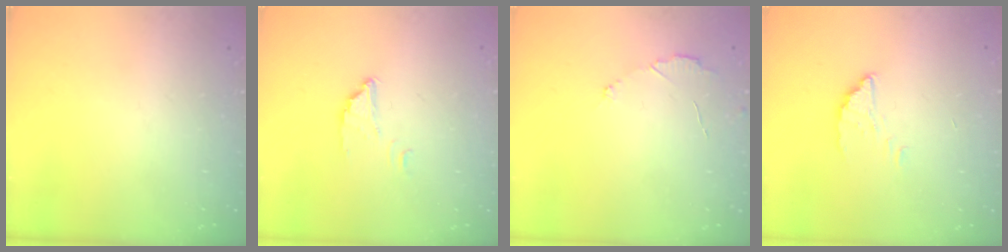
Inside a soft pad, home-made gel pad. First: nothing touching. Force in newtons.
{"total": 2.8, "press": 2.8, "slide": 0.1}
{"total": 3.6, "press": 3.6, "slide": 0.4}
{"total": 2.5, "press": 2.5, "slide": 0.1}